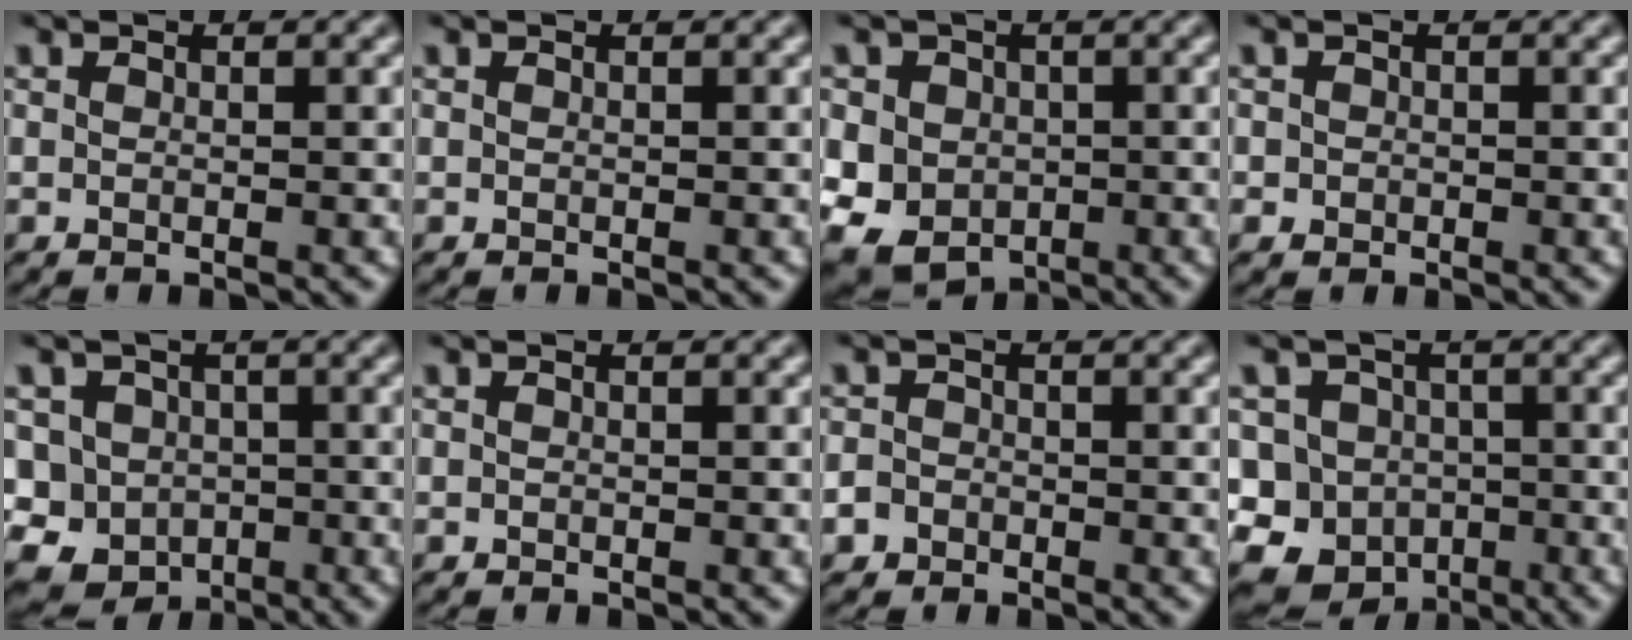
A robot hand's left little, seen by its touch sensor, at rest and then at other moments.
{"total": 0.0}
{"total": 7.1, "force": [-0.8, 6.2, 3.2], "torque": [-0.063, 0.011, -0.041]}
{"total": 0.8, "force": [-0.2, 0.8, 0.1], "torque": [0.003, -0.002, -0.004]}
{"total": 9.9, "force": [-2.1, 9.0, 3.4], "torque": [-0.072, 0.010, -0.064]}
{"total": 0.0}
{"total": 2.9, "force": [-1.6, 2.4, 0.5], "torque": [0.004, 0.002, -0.041]}
{"total": 13.5, "force": [-5.2, 11.8, 4.2], "torque": [-0.097, -0.009, -0.106]}